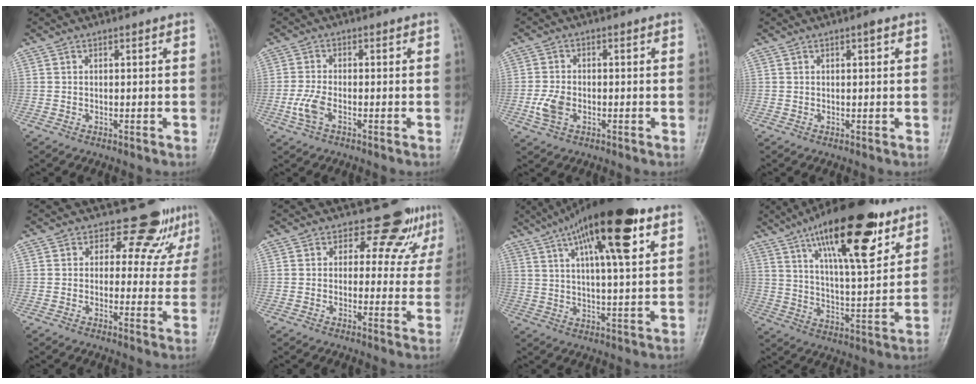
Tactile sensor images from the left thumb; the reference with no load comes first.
{"total": 4.4, "force": [-1.8, 2.0, 3.4], "torque": [-0.083, 0.008, -0.037]}
{"total": 4.7, "force": [-1.5, 3.0, 3.2], "torque": [-0.070, 0.006, -0.030]}
{"total": 1.3, "force": [0.5, 0.4, 1.1], "torque": [-0.014, 0.002, 0.005]}
{"total": 7.9, "force": [5.8, 4.6, 2.6], "torque": [0.007, -0.037, 0.062]}
{"total": 7.4, "force": [5.3, 4.4, 2.7], "torque": [0.004, -0.032, 0.056]}
{"total": 19.7, "force": [9.7, 5.2, 16.3], "torque": [-0.251, -0.007, 0.153]}
{"total": 22.1, "force": [12.2, 7.2, 16.9], "torque": [-0.241, -0.041, 0.198]}